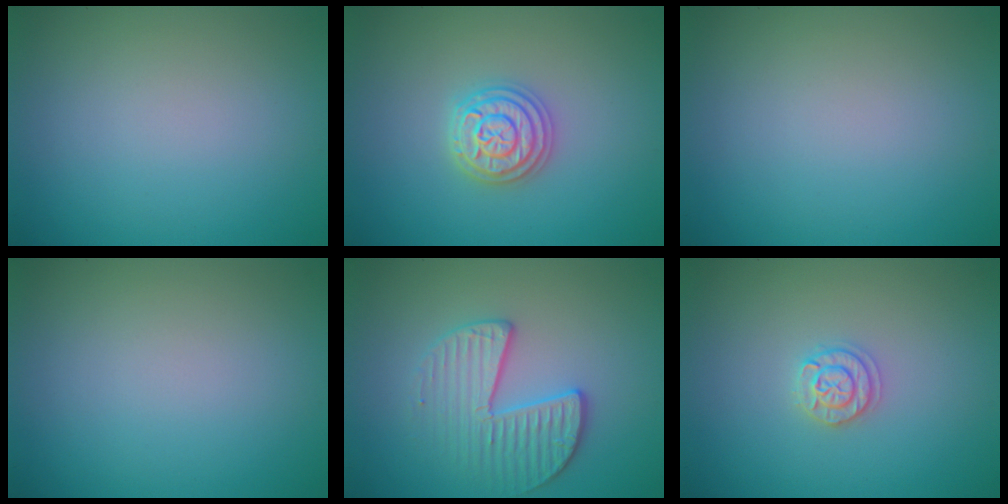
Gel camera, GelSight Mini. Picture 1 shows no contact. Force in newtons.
{"total": 3.7, "press": 3.7, "slide": 0.5}
{"total": 0.0}
{"total": 0.0}
{"total": 3.4, "press": 3.3, "slide": 1.0}
{"total": 1.7, "press": 1.7, "slide": 0.2}